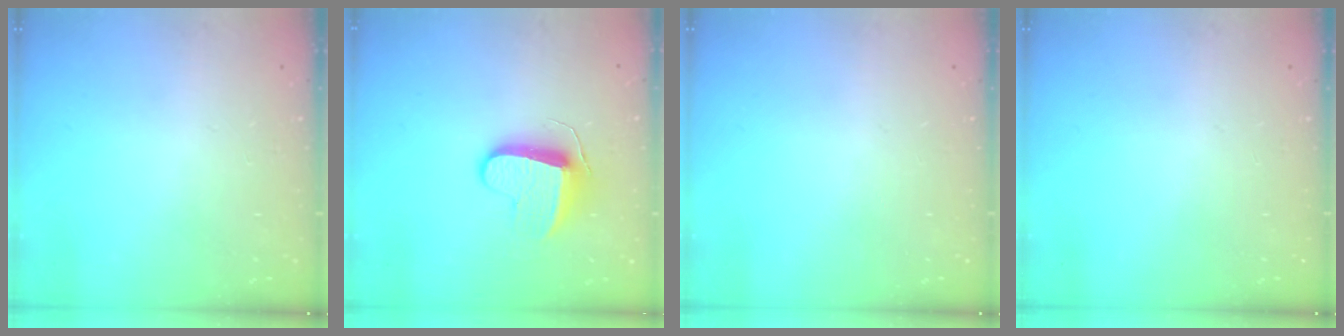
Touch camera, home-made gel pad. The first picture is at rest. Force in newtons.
{"total": 9.6, "press": 9.6, "slide": 0.2}
{"total": 0.0}
{"total": 0.0}